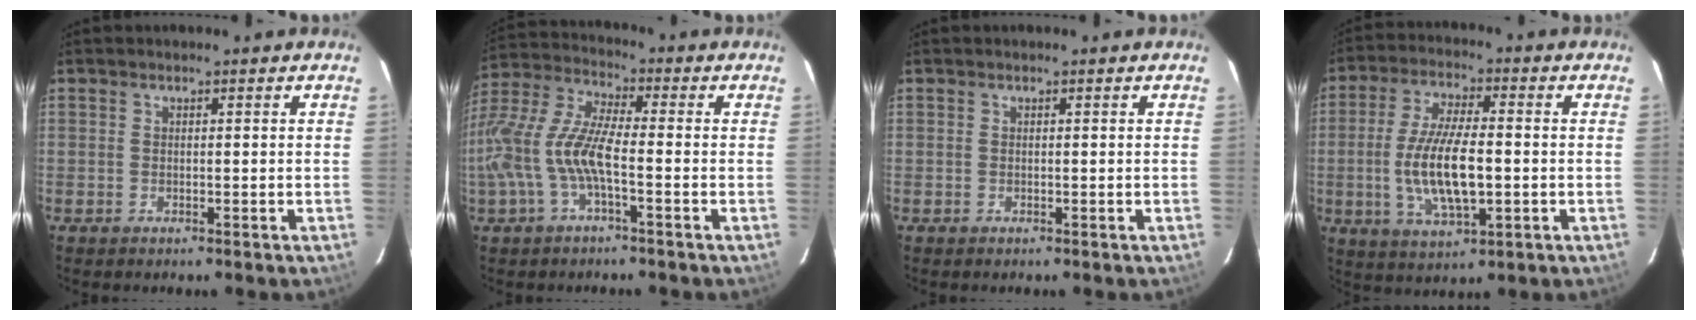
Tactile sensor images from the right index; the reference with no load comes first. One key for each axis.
{"total": 13.8, "fx": -3.6, "fy": 3.7, "fz": 12.8, "tx": -0.271, "ty": -0.001, "tz": -0.074}
{"total": 0.0}
{"total": 12.8, "fx": -1.7, "fy": 4.3, "fz": 11.9, "tx": -0.236, "ty": -0.007, "tz": -0.027}